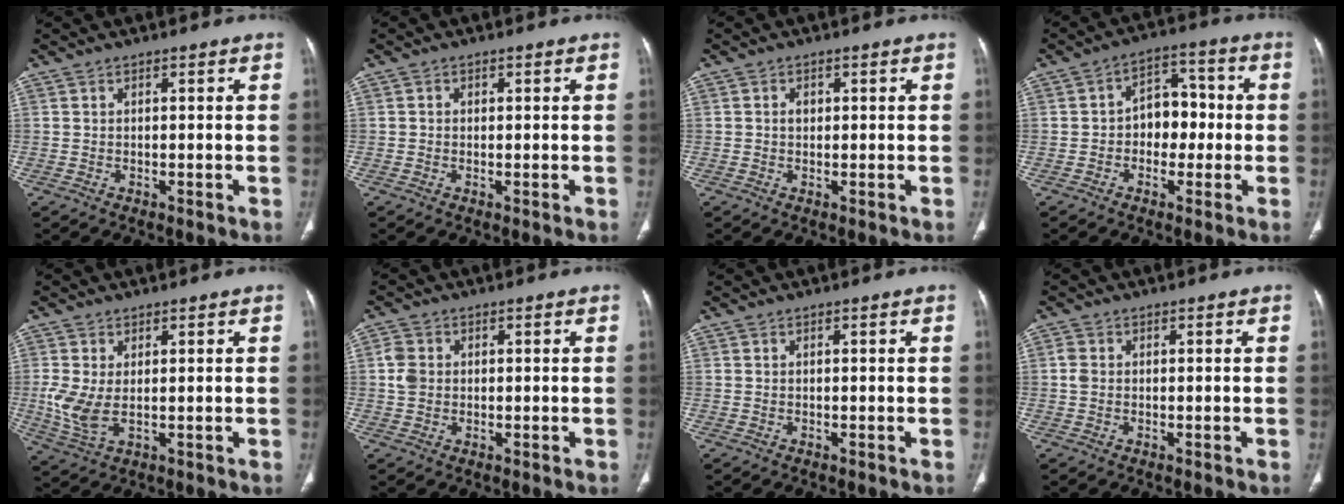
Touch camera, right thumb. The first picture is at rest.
{"total": 0.8, "force": [0.1, 0.7, 0.2], "torque": [0.003, 0.002, 0.000]}
{"total": 0.6, "force": [0.1, 0.5, 0.3], "torque": [-0.005, 0.001, 0.000]}
{"total": 8.1, "force": [-0.8, 6.1, 5.3], "torque": [-0.033, 0.034, -0.022]}
{"total": 6.0, "force": [0.3, 3.2, 5.0], "torque": [-0.116, -0.012, 0.015]}
{"total": 3.4, "force": [0.3, 2.9, 1.7], "torque": [-0.029, 0.006, 0.004]}
{"total": 0.0}
{"total": 1.6, "force": [0.0, 1.3, 0.9], "torque": [-0.021, 0.002, -0.001]}